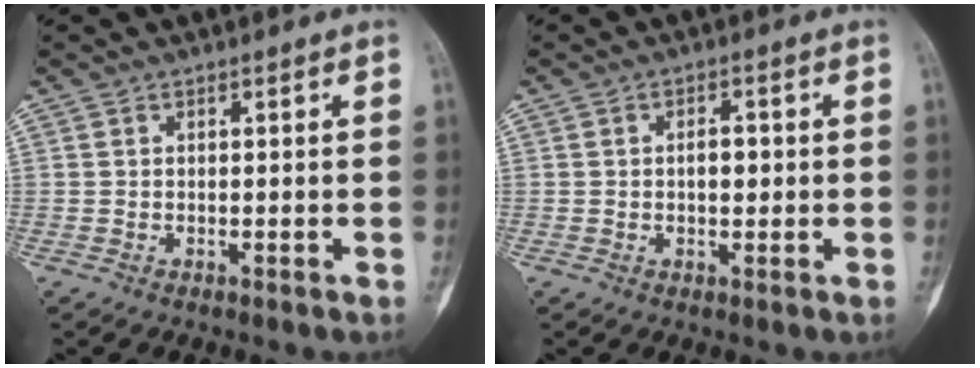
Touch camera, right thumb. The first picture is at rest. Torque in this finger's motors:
{"motor_torque": [0.66, 0.50, 0.09, -0.17, 0.04]}